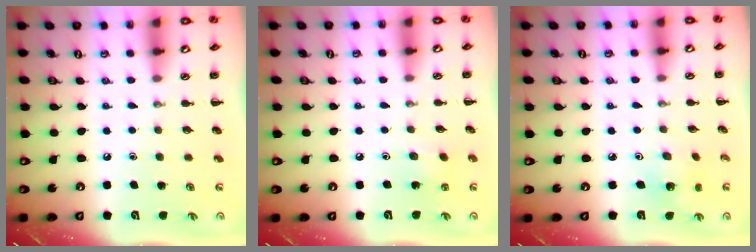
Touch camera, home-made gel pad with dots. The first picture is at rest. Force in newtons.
{"total": 2.7, "press": 2.6, "slide": 0.8}
{"total": 2.6, "press": 2.4, "slide": 0.9}